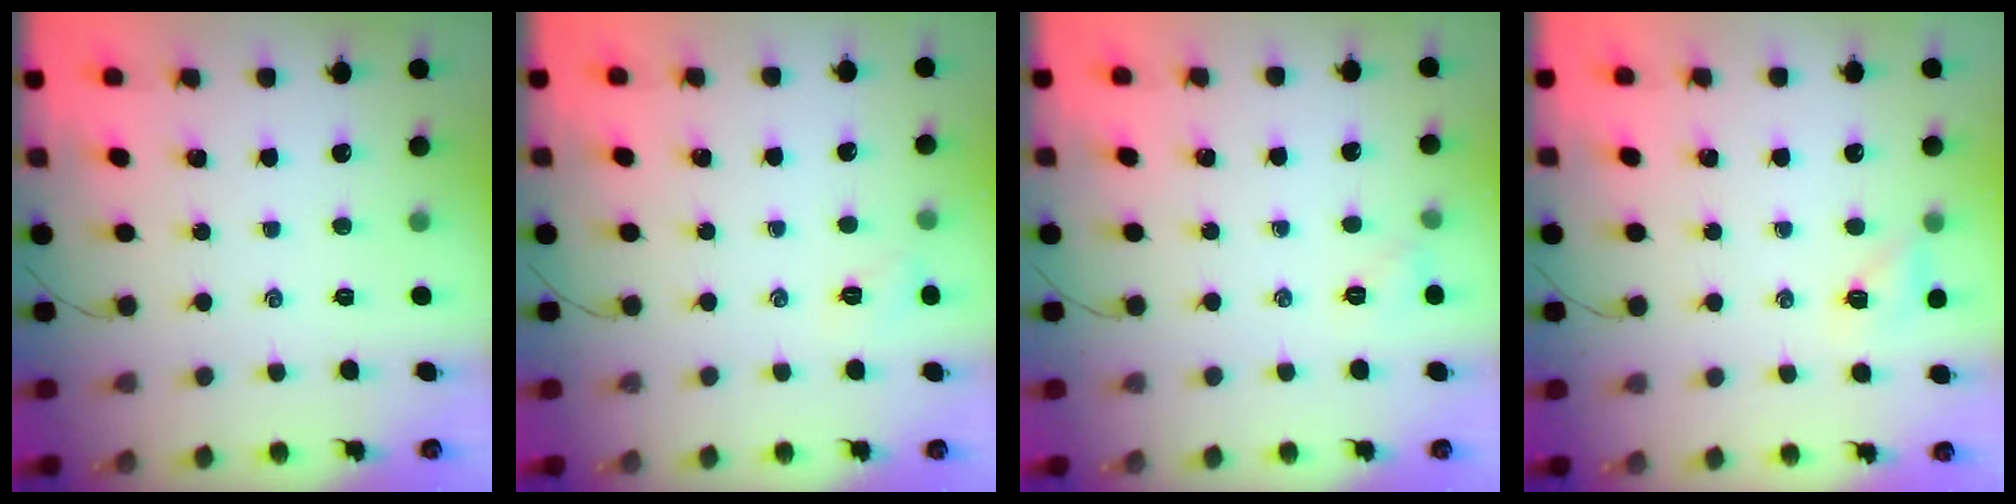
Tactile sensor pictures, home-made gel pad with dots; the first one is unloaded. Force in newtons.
{"total": 5.2, "press": 5.0, "slide": 1.4}
{"total": 3.8, "press": 3.6, "slide": 1.1}
{"total": 6.4, "press": 6.2, "slide": 1.6}